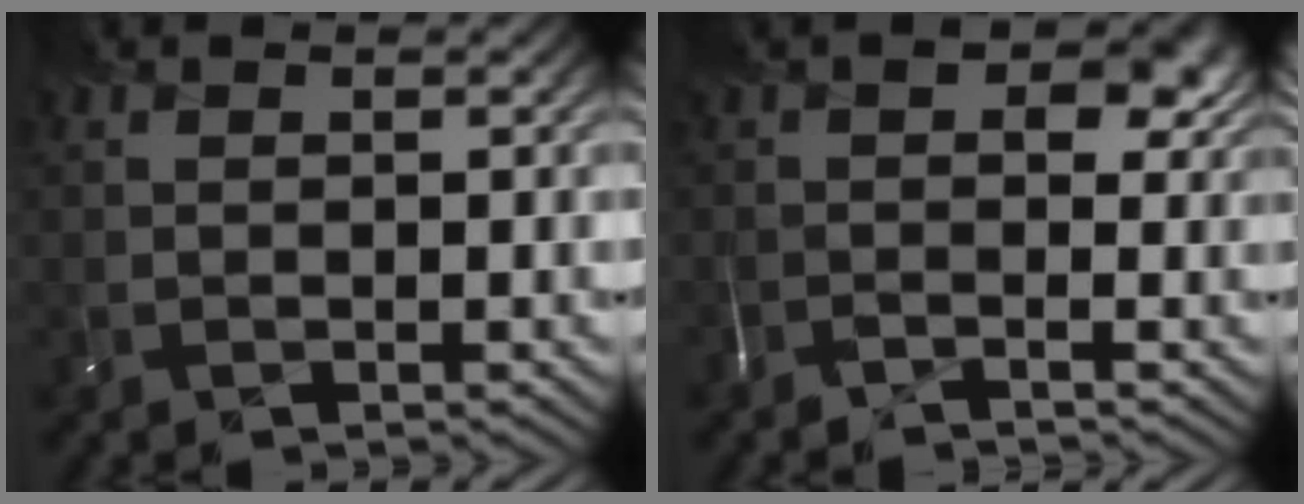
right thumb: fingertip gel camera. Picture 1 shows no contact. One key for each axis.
{"total": 3.4, "fx": -0.4, "fy": 1.3, "fz": 3.1, "tx": -0.041, "ty": -0.002, "tz": -0.015}